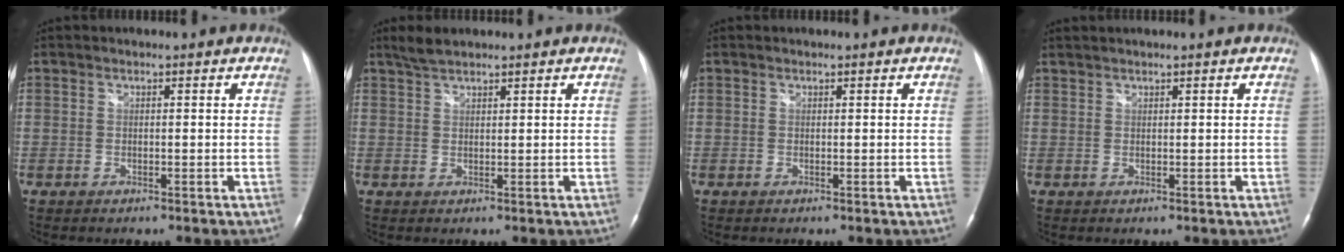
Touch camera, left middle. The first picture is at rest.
{"total": 2.5, "force": [2.2, 0.5, 1.1], "torque": [-0.029, 0.004, 0.043]}
{"total": 0.0}
{"total": 0.8, "force": [0.8, -0.1, 0.3], "torque": [-0.009, 0.010, 0.020]}